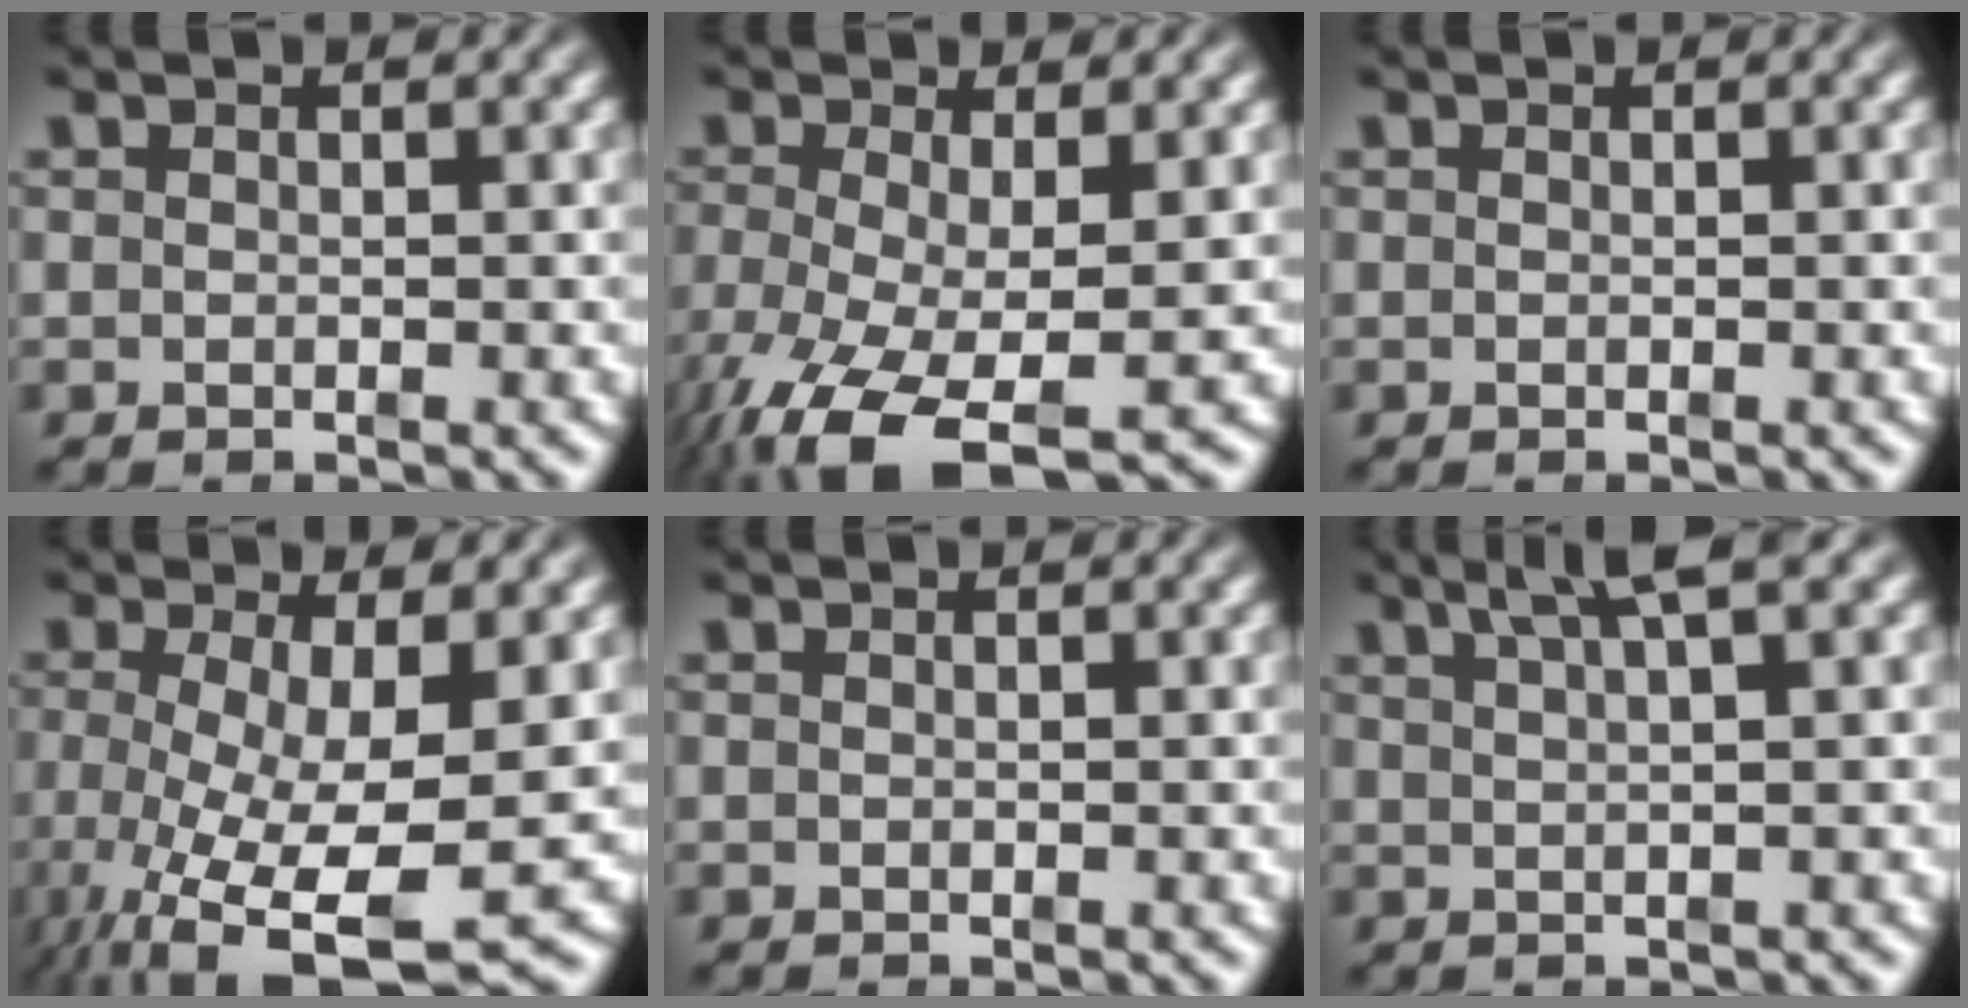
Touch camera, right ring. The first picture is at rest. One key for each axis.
{"total": 6.4, "fx": -3.2, "fy": 2.9, "fz": 4.6, "tx": -0.120, "ty": -0.051, "tz": -0.028}
{"total": 0.0}
{"total": 8.2, "fx": -2.9, "fy": 3.5, "fz": 6.8, "tx": -0.139, "ty": -0.051, "tz": -0.017}
{"total": 0.0}
{"total": 4.4, "fx": 3.1, "fy": -0.3, "fz": 3.1, "tx": -0.037, "ty": 0.018, "tz": 0.049}